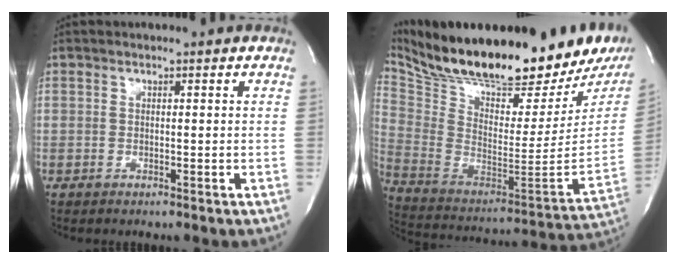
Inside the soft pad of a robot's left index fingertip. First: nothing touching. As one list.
[{"total": 31.9, "force": [25.1, 8.7, 17.7], "torque": [-0.332, -0.034, 0.373]}]